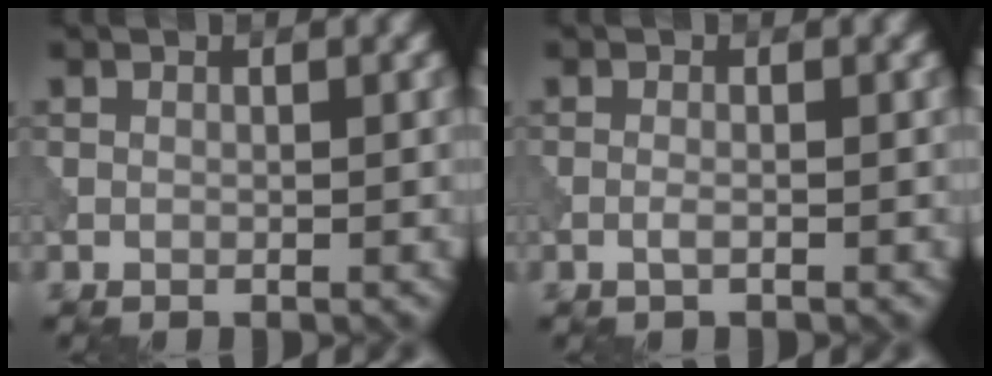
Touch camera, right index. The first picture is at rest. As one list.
[{"total": 0.9, "force": [-0.4, 0.1, 0.7], "torque": [-0.015, 0.000, -0.011]}]